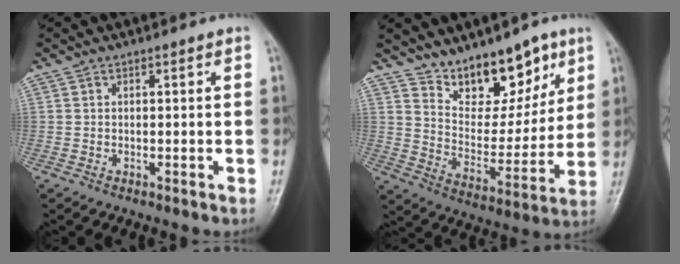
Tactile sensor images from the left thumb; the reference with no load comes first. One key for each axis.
{"total": 13.7, "fx": 9.8, "fy": 6.9, "fz": 6.7, "tx": -0.055, "ty": -0.072, "tz": 0.174}